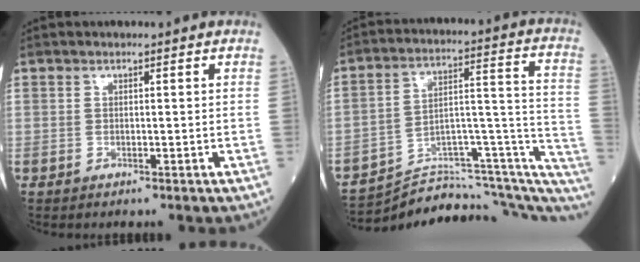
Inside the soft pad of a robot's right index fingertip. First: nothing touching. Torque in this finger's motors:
{"motor_torque": [-0.14, -0.12, -0.08, -0.04]}